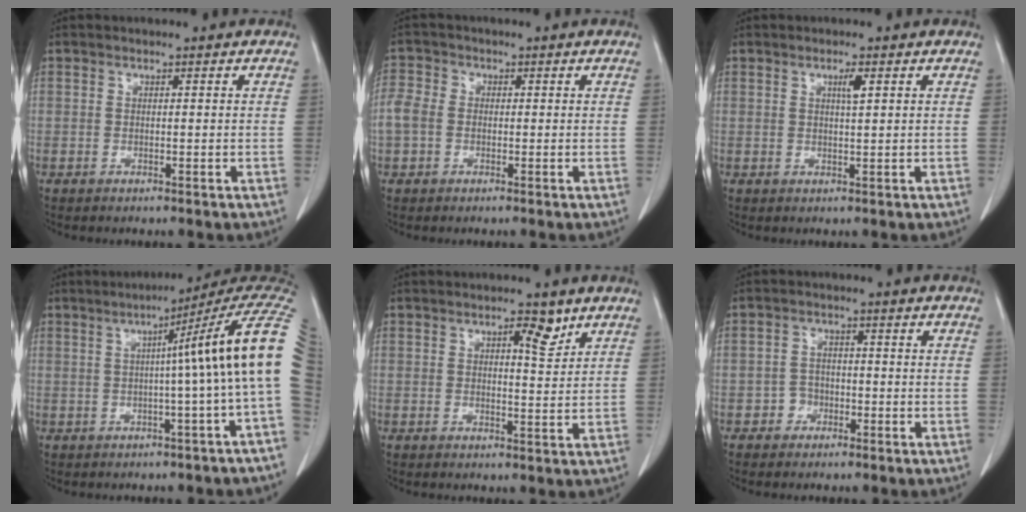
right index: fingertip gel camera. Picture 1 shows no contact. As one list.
[{"total": 4.2, "force": [-0.4, 3.4, 2.4], "torque": [-0.071, 0.019, -0.011]}, {"total": 1.8, "force": [0.8, 0.1, 1.6], "torque": [-0.030, -0.002, 0.013]}, {"total": 12.5, "force": [1.4, -1.9, 12.3], "torque": [-0.140, 0.032, 0.009]}, {"total": 3.6, "force": [2.3, 1.1, 2.6], "torque": [-0.035, -0.005, 0.031]}, {"total": 2.4, "force": [-1.3, 2.0, 0.4], "torque": [-0.001, 0.011, -0.027]}]